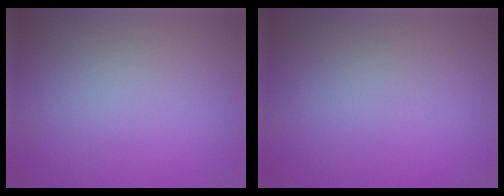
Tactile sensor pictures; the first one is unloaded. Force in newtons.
{"total": 0.0}